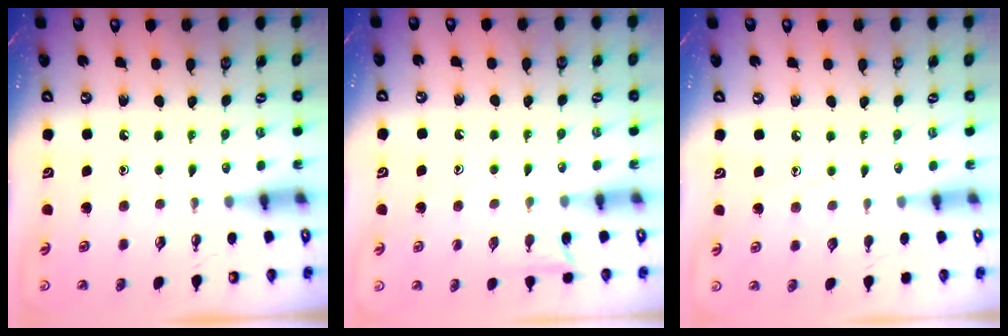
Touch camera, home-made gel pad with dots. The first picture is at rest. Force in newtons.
{"total": 6.5, "press": 6.4, "slide": 0.4}
{"total": 3.5, "press": 3.5, "slide": 0.4}